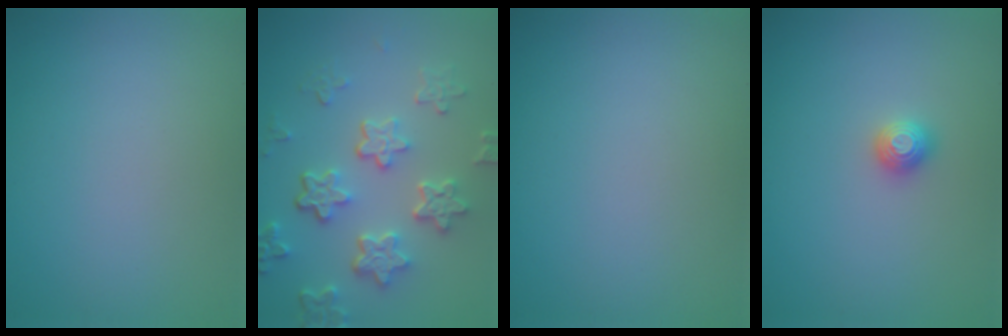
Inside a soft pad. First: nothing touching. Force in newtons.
{"total": 5.5, "press": 4.2, "slide": 3.6}
{"total": 0.0}
{"total": 1.2, "press": 1.2, "slide": 0.2}